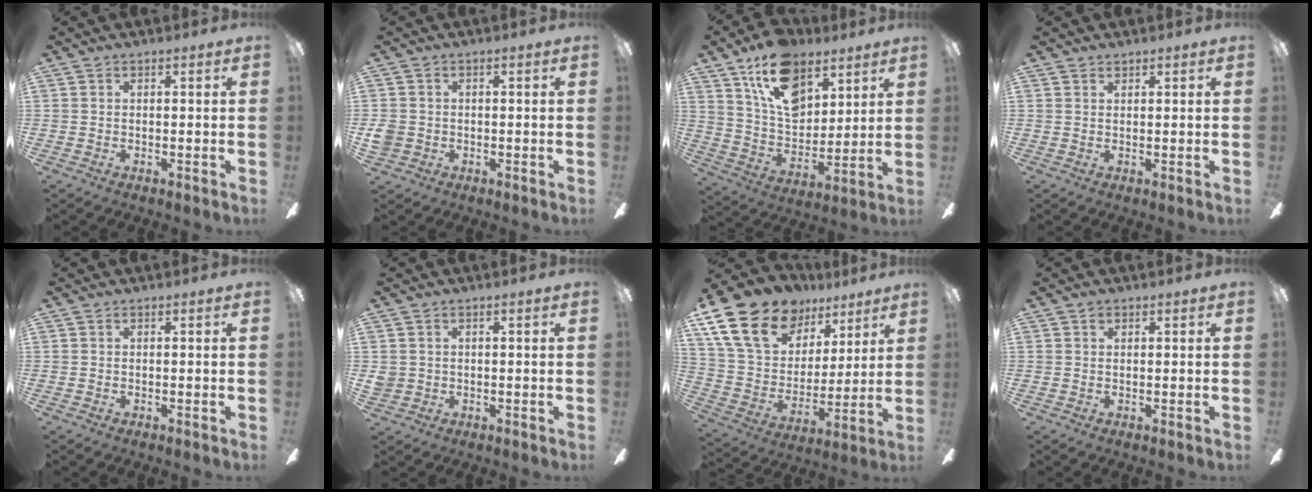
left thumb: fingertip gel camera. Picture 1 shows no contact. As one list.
[{"total": 3.6, "force": [-0.3, 3.4, 1.2], "torque": [-0.030, 0.006, -0.005]}, {"total": 17.4, "force": [10.3, 10.5, 9.2], "torque": [-0.149, -0.044, 0.189]}, {"total": 1.2, "force": [1.1, 0.4, -0.1], "torque": [0.001, -0.001, 0.022]}, {"total": 0.0}, {"total": 2.4, "force": [0.7, 2.3, 0.3], "torque": [-0.011, 0.005, 0.014]}, {"total": 21.2, "force": [13.0, 13.4, 10.2], "torque": [-0.204, -0.072, 0.246]}, {"total": 0.9, "force": [0.6, 0.6, 0.3], "torque": [-0.008, 0.002, 0.011]}]